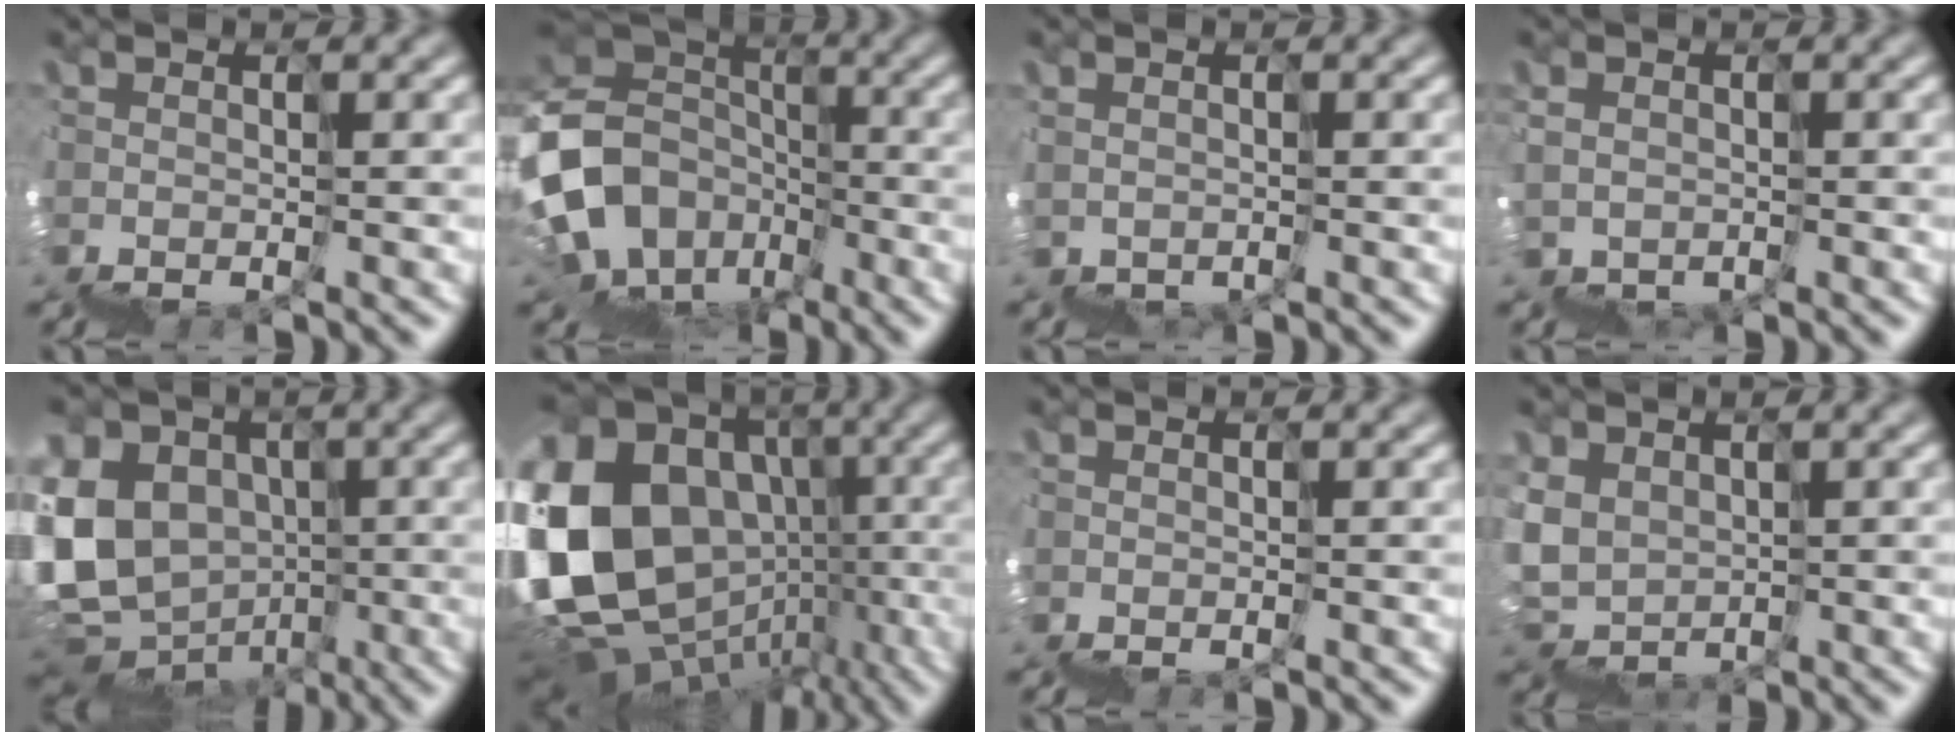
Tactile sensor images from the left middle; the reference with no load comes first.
{"total": 9.8, "force": [-1.9, 7.8, 5.7], "torque": [-0.130, 0.008, -0.034]}
{"total": 1.0, "force": [-0.3, 0.6, 0.7], "torque": [-0.014, -0.002, -0.001]}
{"total": 0.7, "force": [0.2, 0.7, 0.1], "torque": [0.004, 0.003, 0.004]}
{"total": 11.4, "force": [2.9, 9.8, 5.1], "torque": [-0.106, 0.015, 0.052]}
{"total": 16.3, "force": [1.6, 13.5, 8.9], "torque": [-0.213, 0.006, 0.064]}
{"total": 0.0}
{"total": 4.5, "force": [3.1, 3.0, 1.3], "torque": [-0.029, 0.019, 0.070]}